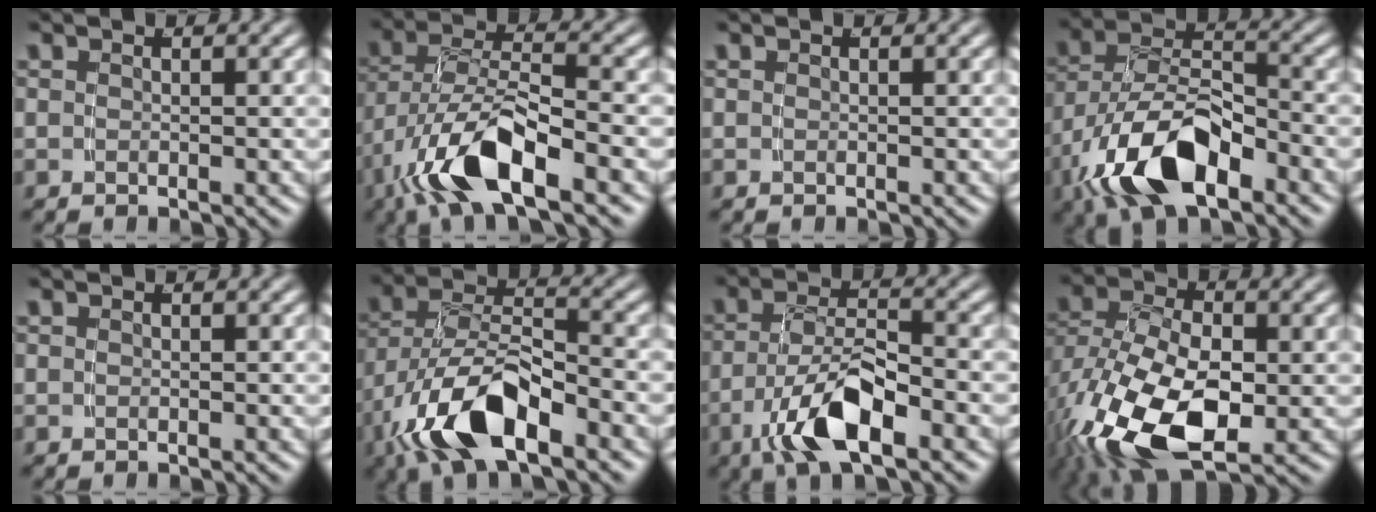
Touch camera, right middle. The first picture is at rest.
{"total": 7.8, "force": [-1.7, 3.9, 6.6], "torque": [-0.135, -0.022, -0.018]}
{"total": 0.0}
{"total": 9.5, "force": [-2.7, 5.8, 7.1], "torque": [-0.136, -0.028, -0.034]}
{"total": 0.0}
{"total": 8.5, "force": [-2.1, 4.9, 6.7], "torque": [-0.133, -0.022, -0.026]}
{"total": 6.2, "force": [-2.7, 2.2, 5.2], "torque": [-0.085, -0.012, -0.038]}
{"total": 10.9, "force": [-2.9, 6.3, 8.4], "torque": [-0.181, -0.046, -0.019]}